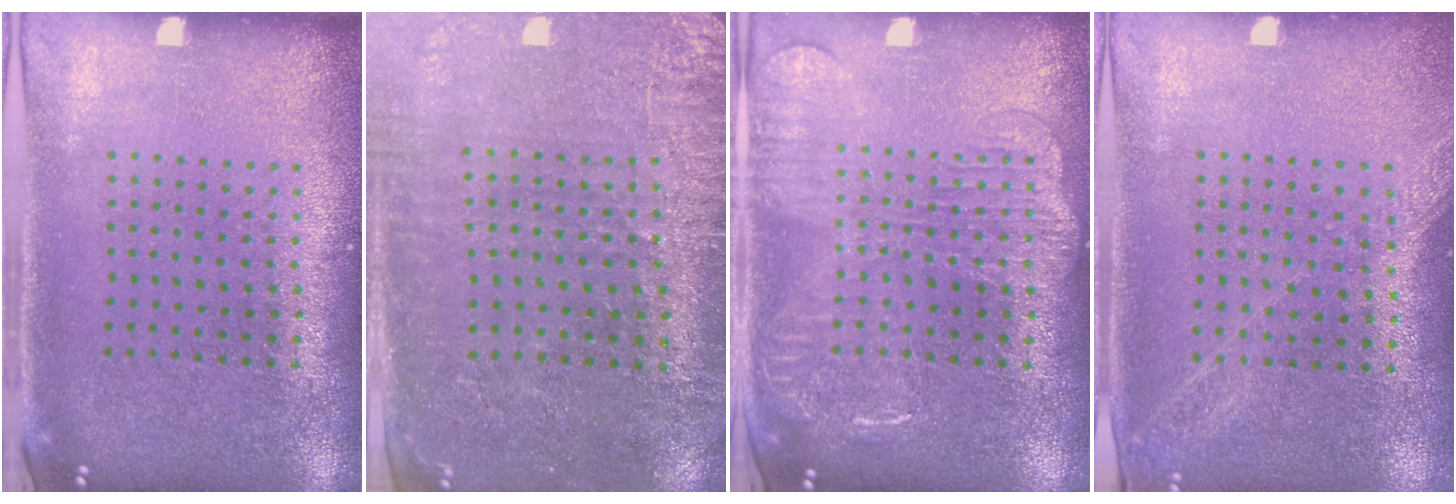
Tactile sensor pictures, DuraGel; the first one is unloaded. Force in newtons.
{"total": 3.0, "press": 2.8, "slide": 0.9}
{"total": 1.9, "press": 1.8, "slide": 0.5}
{"total": 1.3, "press": 1.2, "slide": 0.2}